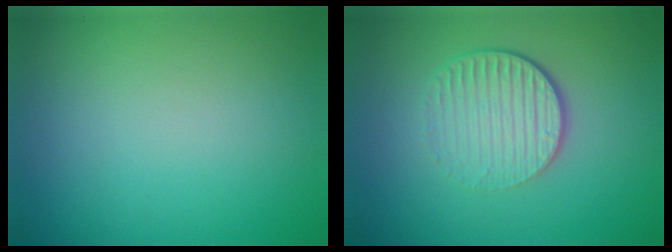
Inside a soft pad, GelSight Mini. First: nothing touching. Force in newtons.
{"total": 4.7, "press": 2.9, "slide": 3.7}